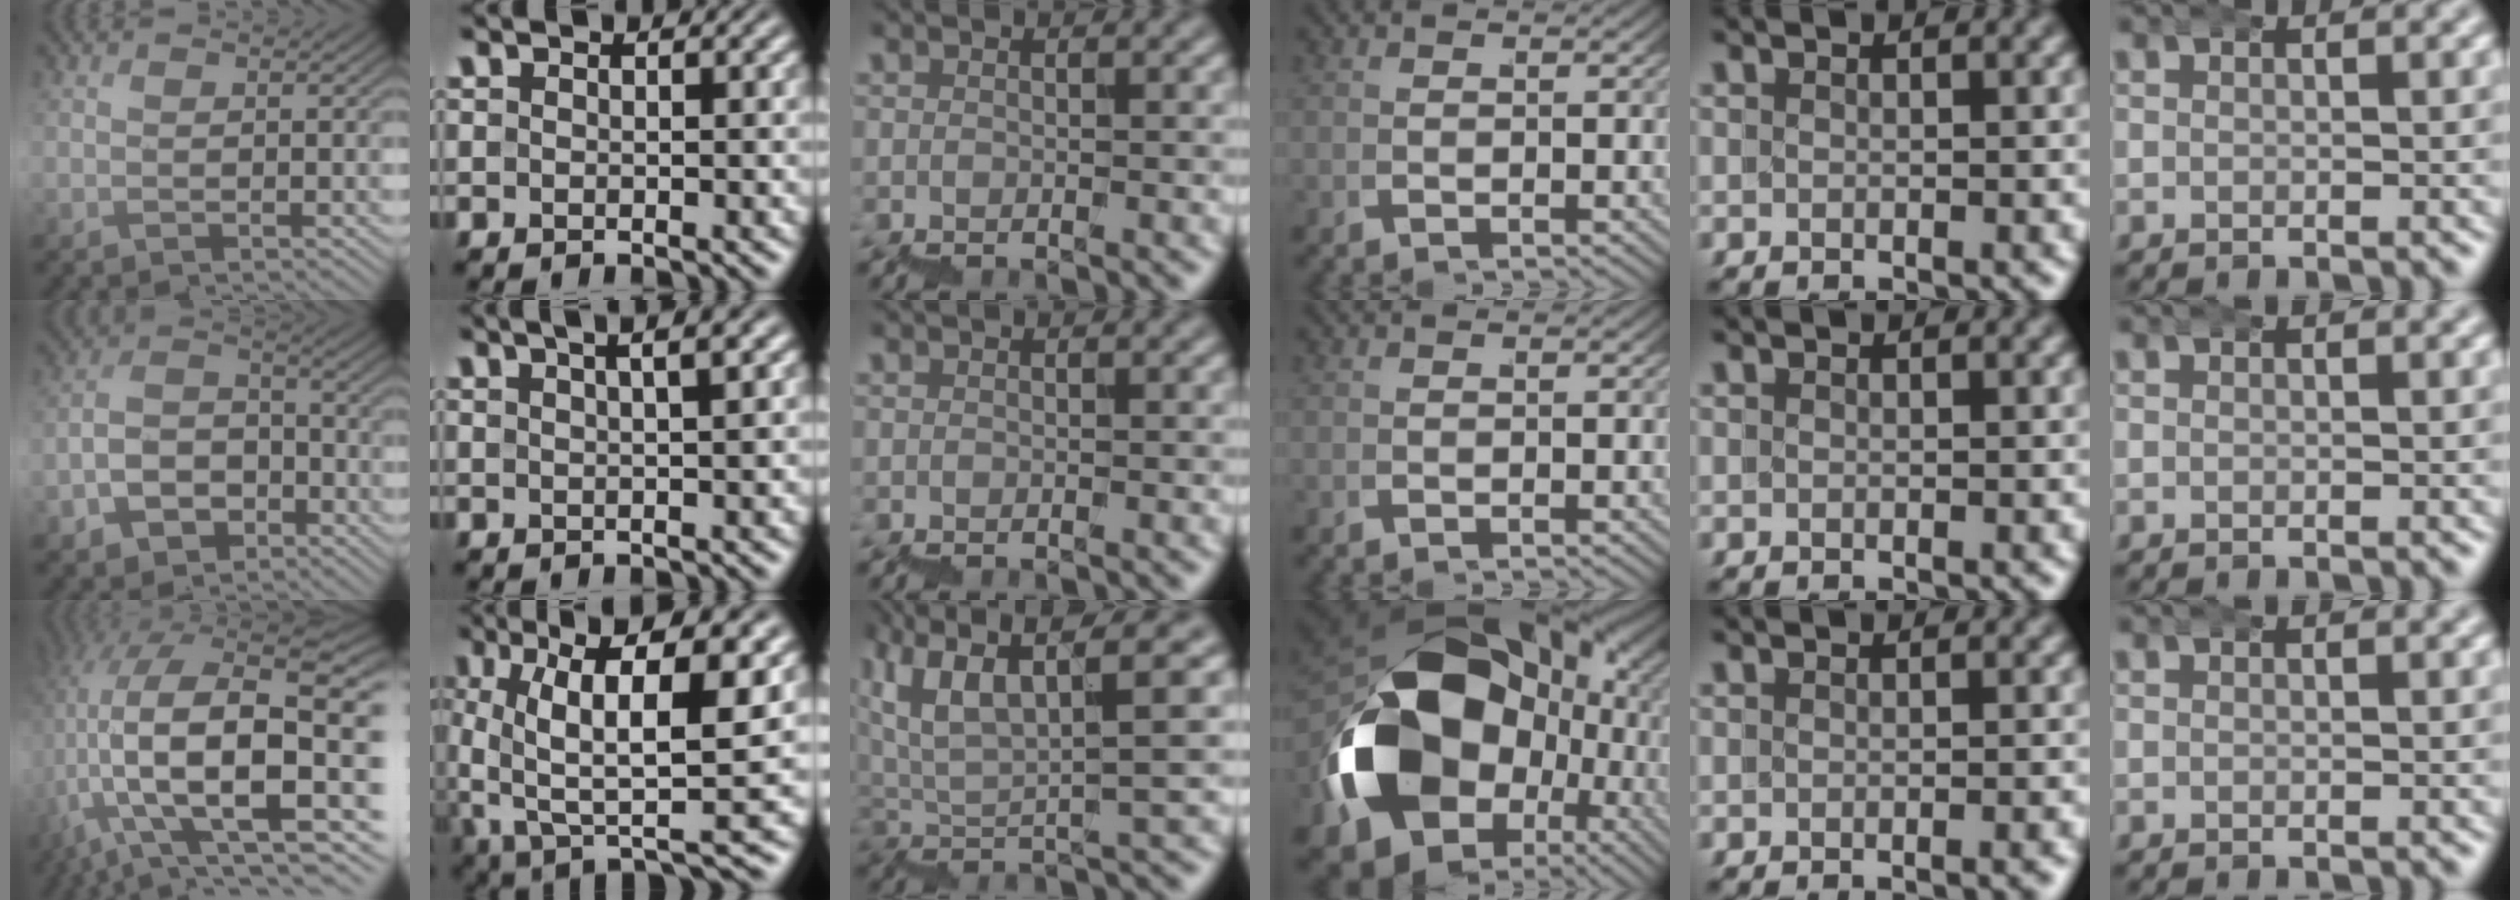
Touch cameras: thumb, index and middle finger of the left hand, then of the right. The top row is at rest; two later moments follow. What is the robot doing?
{"motion": "wrap", "object": "bubble wrap"}